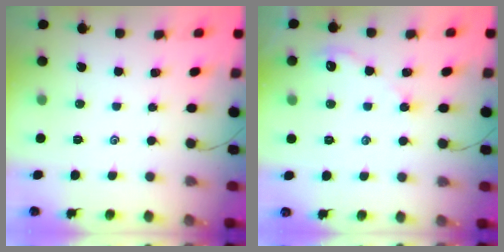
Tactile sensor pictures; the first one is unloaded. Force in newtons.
{"total": 2.5, "press": 2.5, "slide": 0.4}